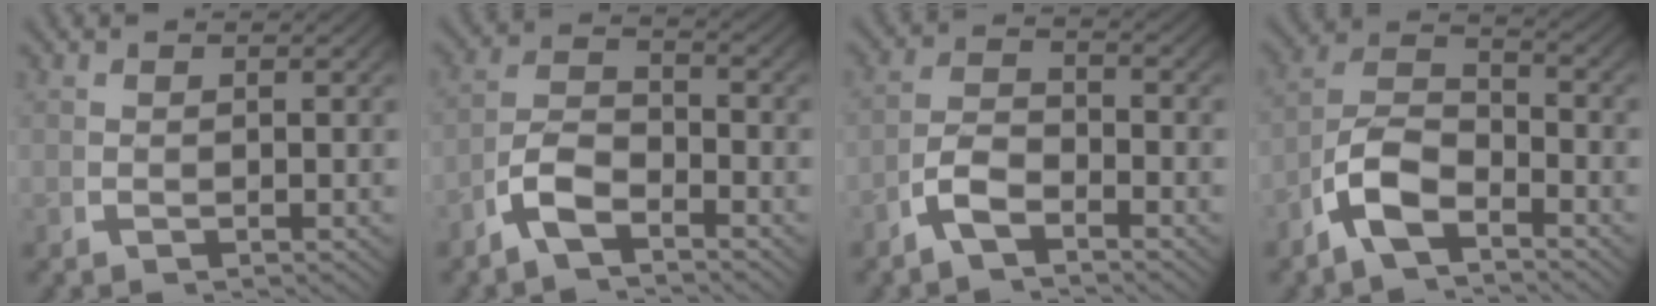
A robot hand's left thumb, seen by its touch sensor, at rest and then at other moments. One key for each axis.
{"total": 5.4, "fx": -1.9, "fy": 3.7, "fz": 3.4, "tx": -0.063, "ty": -0.011, "tz": -0.043}
{"total": 4.0, "fx": -1.7, "fy": 2.6, "fz": 2.5, "tx": -0.044, "ty": -0.007, "tz": -0.040}
{"total": 8.6, "fx": -2.0, "fy": 6.3, "fz": 5.4, "tx": -0.112, "ty": -0.018, "tz": -0.047}